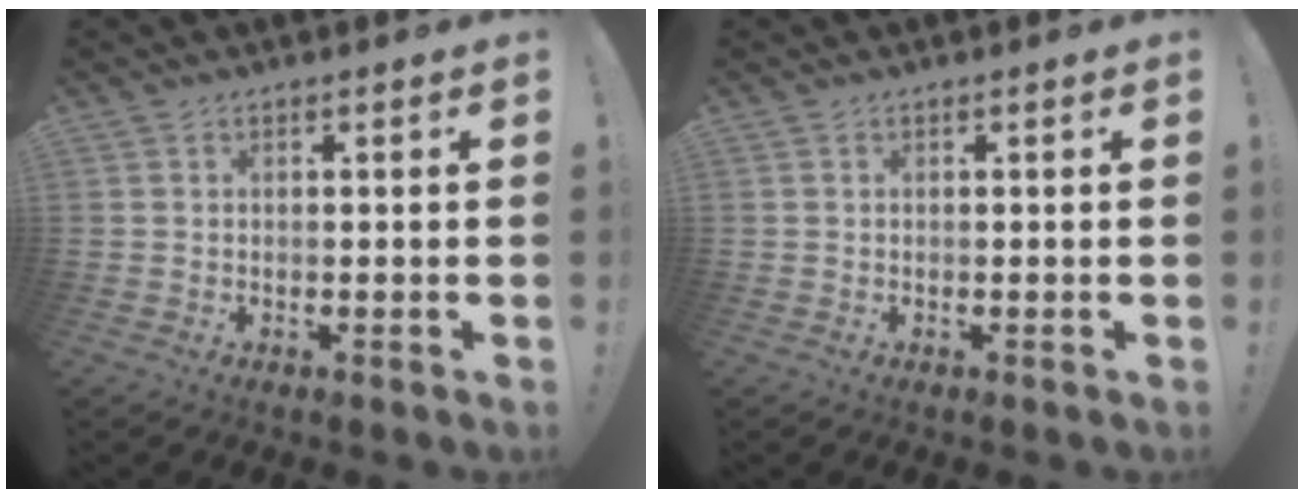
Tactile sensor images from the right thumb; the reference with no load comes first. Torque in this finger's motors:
{"motor_torque": [0.00, 0.00, 0.00, 0.00, 0.00]}